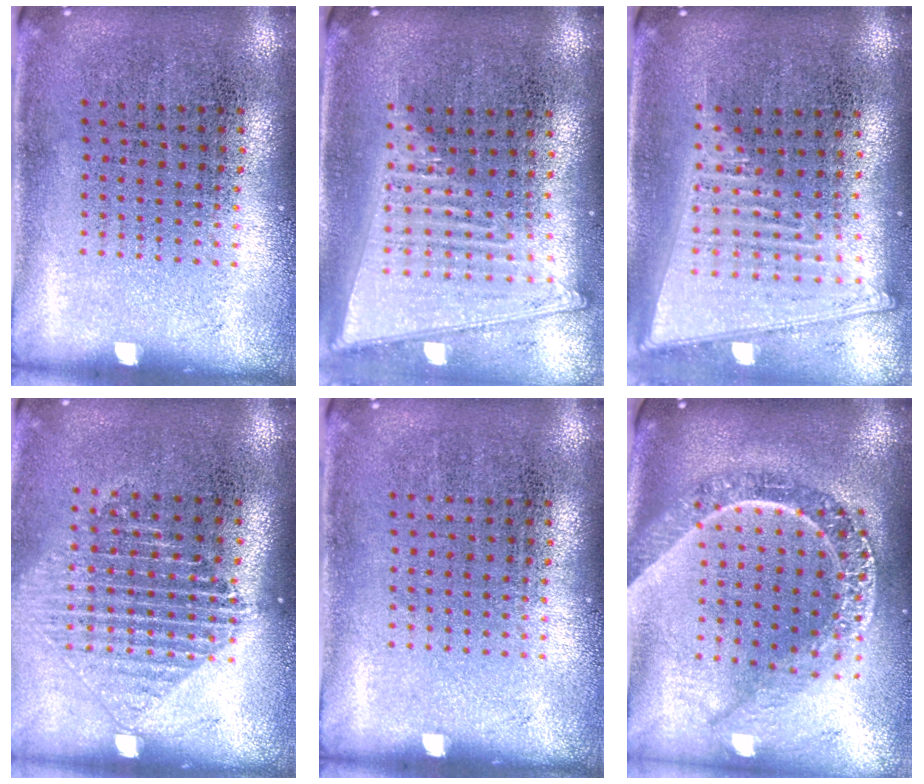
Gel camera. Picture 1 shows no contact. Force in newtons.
{"total": 1.8, "press": 1.6, "slide": 0.9}
{"total": 2.0, "press": 1.7, "slide": 1.0}
{"total": 1.4, "press": 1.3, "slide": 0.6}
{"total": 0.0}
{"total": 2.5, "press": 2.0, "slide": 1.4}